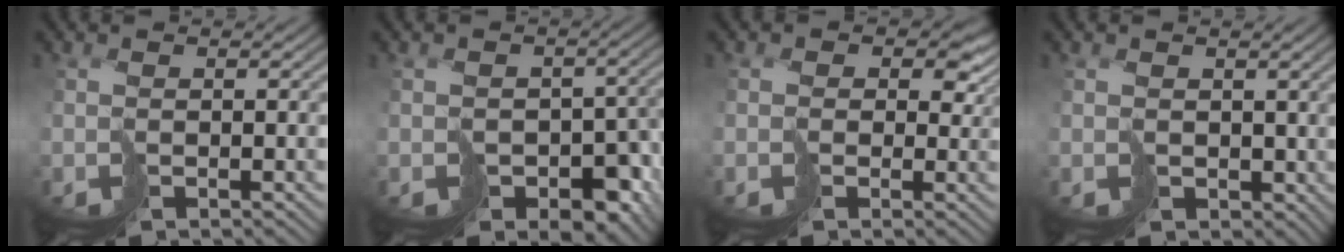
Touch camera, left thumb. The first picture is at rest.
{"total": 7.7, "force": [-3.6, 5.4, 4.2], "torque": [-0.047, -0.014, -0.047]}
{"total": 4.5, "force": [1.5, 3.8, 1.9], "torque": [-0.034, -0.012, 0.025]}
{"total": 2.1, "force": [0.7, 1.9, 0.5], "torque": [-0.015, -0.007, 0.016]}